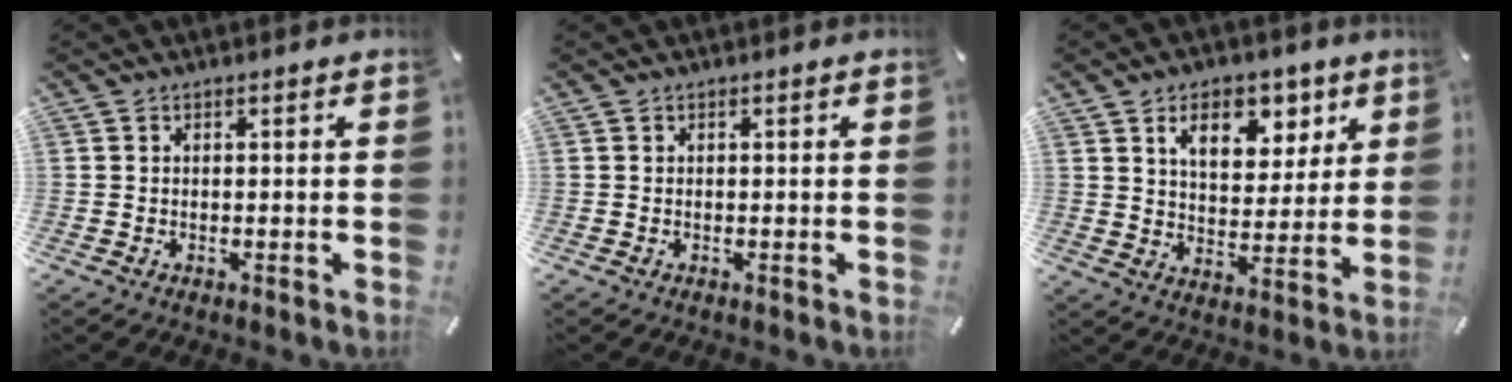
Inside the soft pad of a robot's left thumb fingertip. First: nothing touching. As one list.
[{"total": 0.0}, {"total": 11.2, "force": [6.2, 7.1, 6.0], "torque": [-0.076, -0.026, 0.104]}]